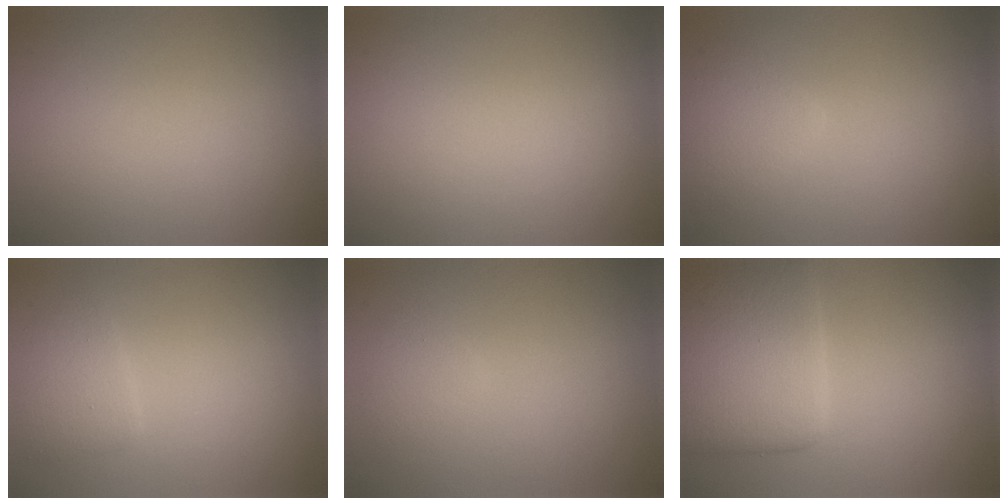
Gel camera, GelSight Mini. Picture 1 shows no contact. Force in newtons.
{"total": 0.0}
{"total": 2.6, "press": 2.6, "slide": 0.1}
{"total": 1.8, "press": 1.8, "slide": 0.1}
{"total": 1.2, "press": 1.2, "slide": 0.1}
{"total": 6.9, "press": 6.9, "slide": 0.5}